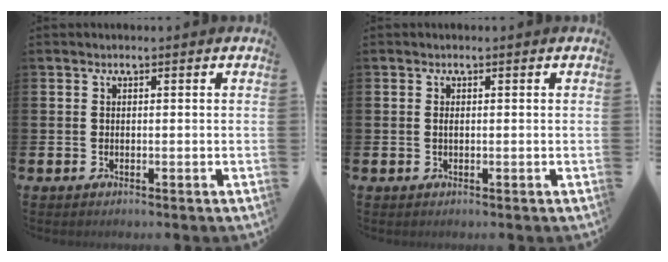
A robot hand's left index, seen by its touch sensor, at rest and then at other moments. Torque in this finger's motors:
{"motor_torque": [0.16, 0.14, -0.01, 0.00]}